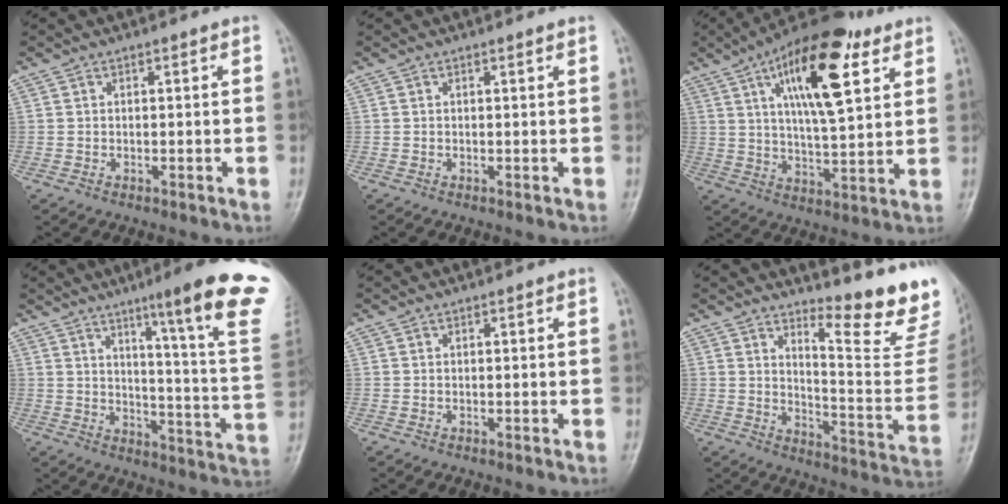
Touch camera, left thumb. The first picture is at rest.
{"total": 0.5, "force": [0.4, 0.0, 0.3], "torque": [-0.006, 0.000, 0.005]}
{"total": 19.2, "force": [8.5, 6.9, 15.8], "torque": [-0.225, -0.022, 0.135]}
{"total": 17.4, "force": [10.3, 0.9, 14.1], "torque": [-0.160, -0.061, 0.127]}
{"total": 0.0}
{"total": 15.7, "force": [13.2, 2.3, 8.2], "torque": [-0.084, -0.152, 0.171]}